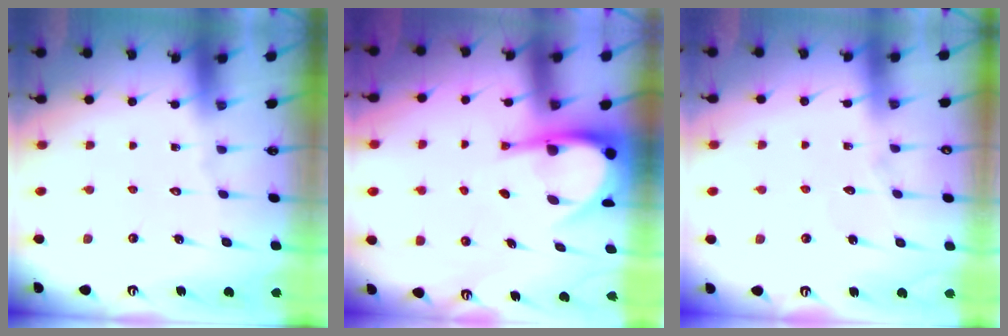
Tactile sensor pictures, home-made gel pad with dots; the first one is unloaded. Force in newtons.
{"total": 8.2, "press": 8.1, "slide": 1.0}
{"total": 5.8, "press": 5.8, "slide": 0.4}